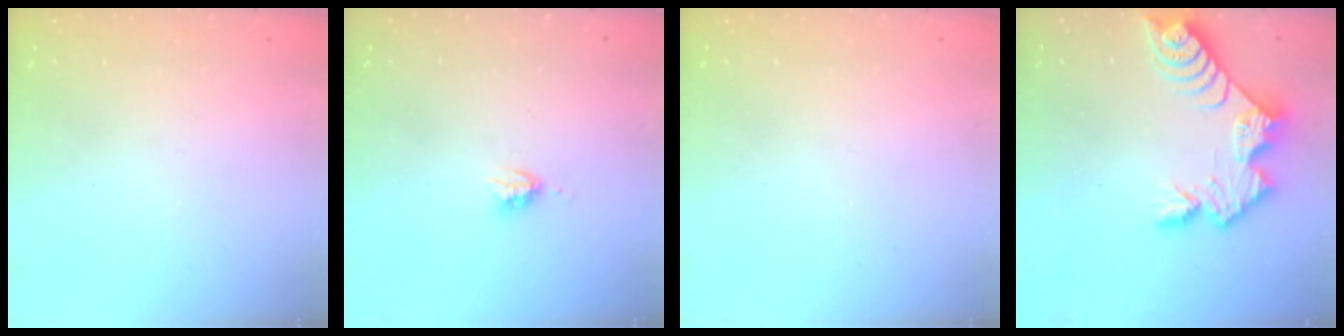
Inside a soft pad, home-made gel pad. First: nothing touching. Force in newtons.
{"total": 4.5, "press": 4.5, "slide": 0.1}
{"total": 0.0}
{"total": 11.3, "press": 11.3, "slide": 0.4}